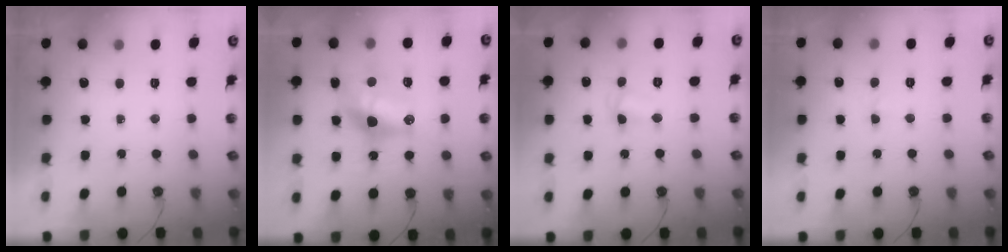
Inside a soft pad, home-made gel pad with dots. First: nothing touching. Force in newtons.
{"total": 13.5, "press": 13.5, "slide": 1.0}
{"total": 3.1, "press": 3.1, "slide": 0.5}
{"total": 2.8, "press": 2.7, "slide": 0.5}